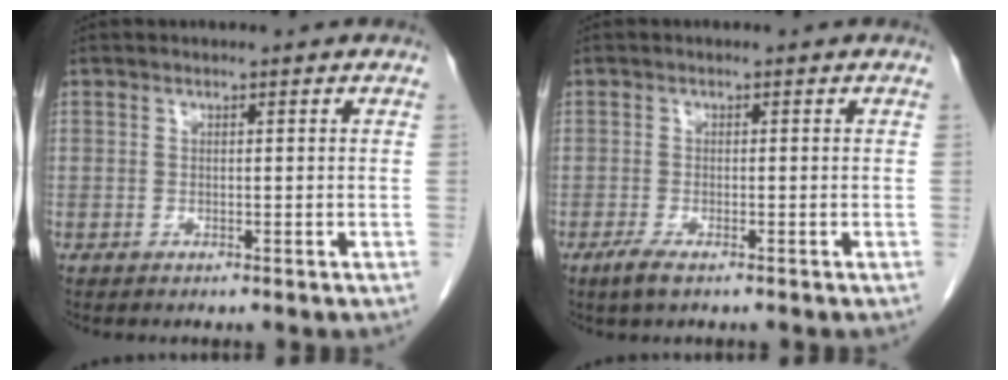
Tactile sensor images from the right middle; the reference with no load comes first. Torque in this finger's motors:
{"motor_torque": [0.46, -0.03, 0.15, 0.04]}